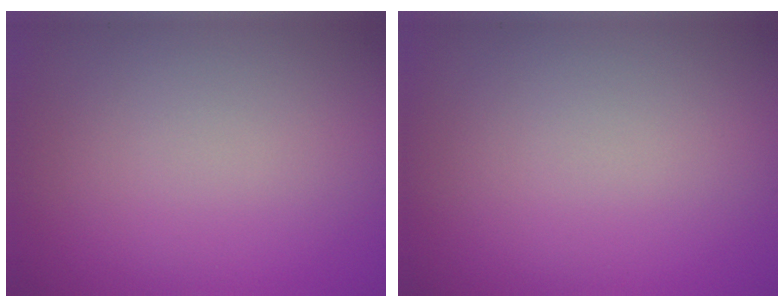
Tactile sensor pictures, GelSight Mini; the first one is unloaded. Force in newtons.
{"total": 0.0}